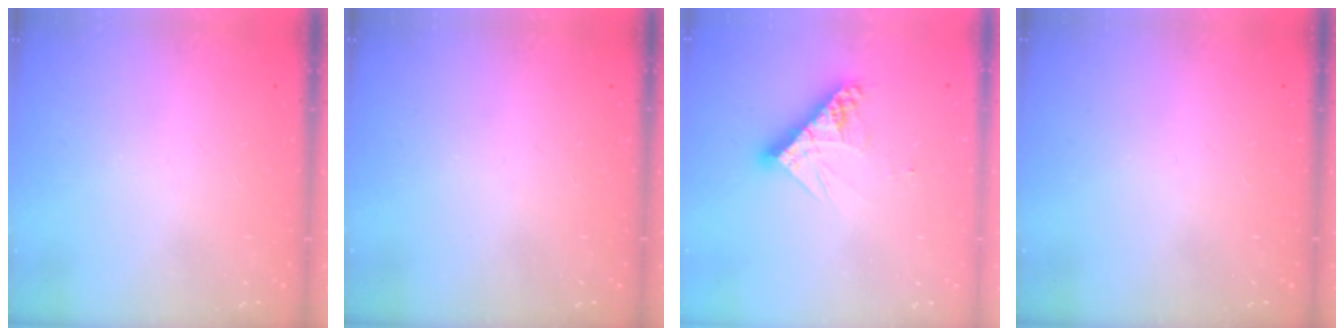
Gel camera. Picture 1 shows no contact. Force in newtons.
{"total": 0.0}
{"total": 10.7, "press": 10.6, "slide": 1.0}
{"total": 0.0}